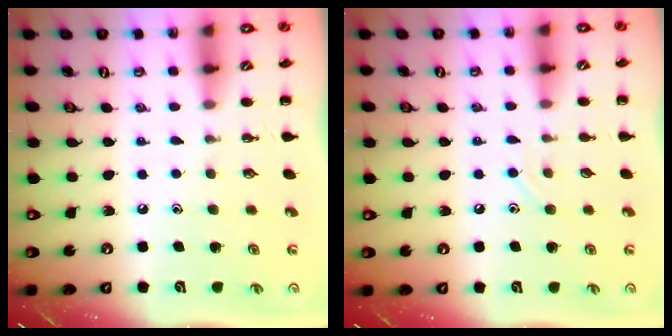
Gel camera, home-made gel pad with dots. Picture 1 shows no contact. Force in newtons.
{"total": 4.0, "press": 3.8, "slide": 1.3}